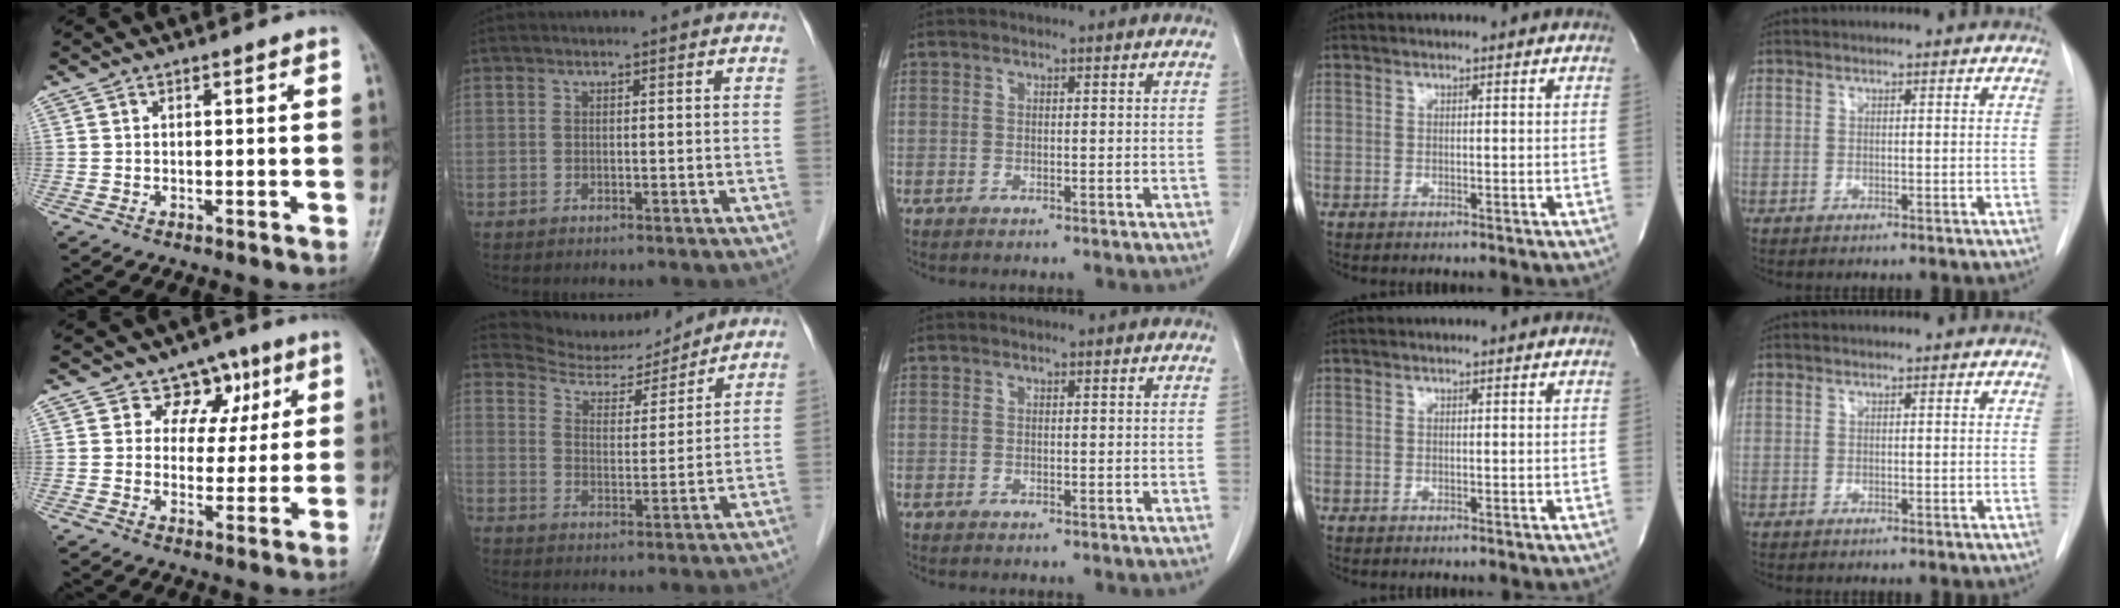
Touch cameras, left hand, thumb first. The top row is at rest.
{"thumb": {"total": 7.4, "force": [3.8, 5.9, 2.2], "torque": [0.015, -0.009, 0.052]}, "index": {"total": 8.7, "force": [8.6, 1.3, 0.2], "torque": [-0.010, -0.001, 0.147]}}